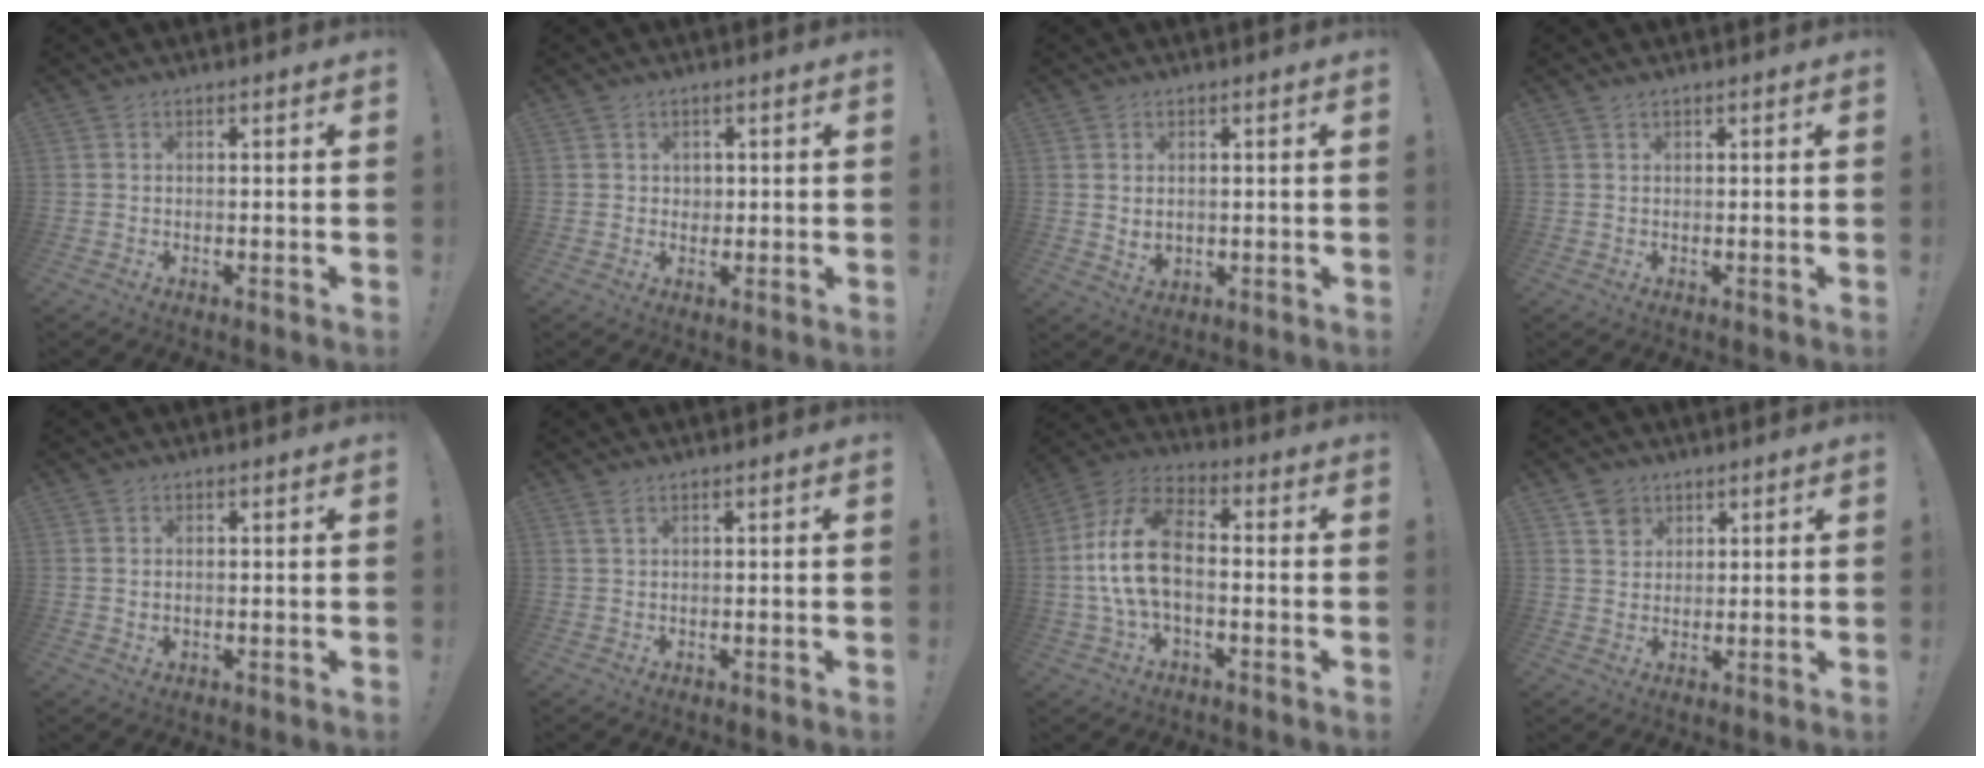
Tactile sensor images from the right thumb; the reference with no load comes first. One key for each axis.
{"total": 1.9, "fx": 0.7, "fy": 1.7, "fz": 0.3, "tx": 0.008, "ty": -0.005, "tz": 0.010}
{"total": 3.3, "fx": 1.5, "fy": 2.0, "fz": 2.1, "tx": -0.041, "ty": -0.012, "tz": 0.024}
{"total": 0.7, "fx": 0.5, "fy": 0.0, "fz": 0.4, "tx": -0.004, "ty": -0.002, "tz": 0.009}
{"total": 0.9, "fx": 0.4, "fy": 0.4, "fz": 0.8, "tx": -0.012, "ty": 0.000, "tz": 0.007}
{"total": 0.6, "fx": 0.3, "fy": 0.0, "fz": 0.5, "tx": -0.019, "ty": 0.004, "tz": 0.007}
{"total": 14.9, "fx": -1.5, "fy": 8.3, "fz": 12.2, "tx": -0.241, "ty": 0.021, "tz": -0.022}
{"total": 4.6, "fx": 2.8, "fy": 3.6, "fz": 0.6, "tx": 0.001, "ty": -0.019, "tz": 0.052}